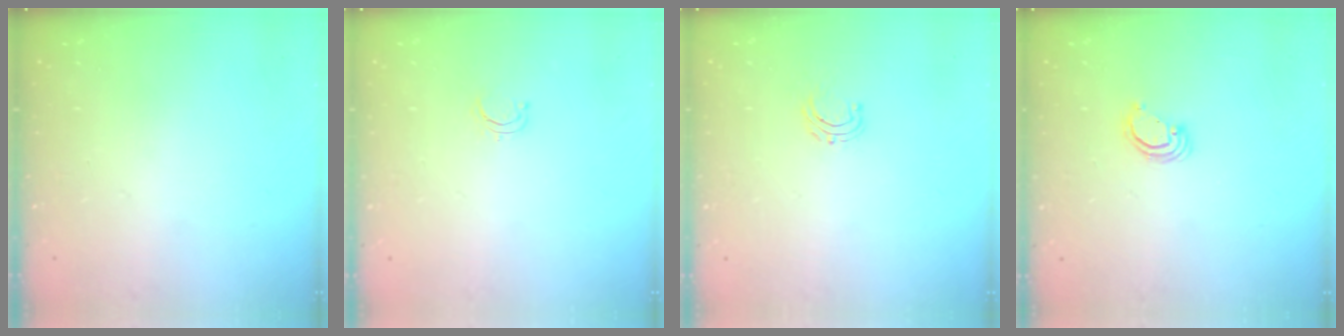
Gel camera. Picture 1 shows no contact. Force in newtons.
{"total": 2.8, "press": 2.8, "slide": 0.2}
{"total": 4.3, "press": 4.3, "slide": 0.3}
{"total": 3.6, "press": 3.6, "slide": 0.2}